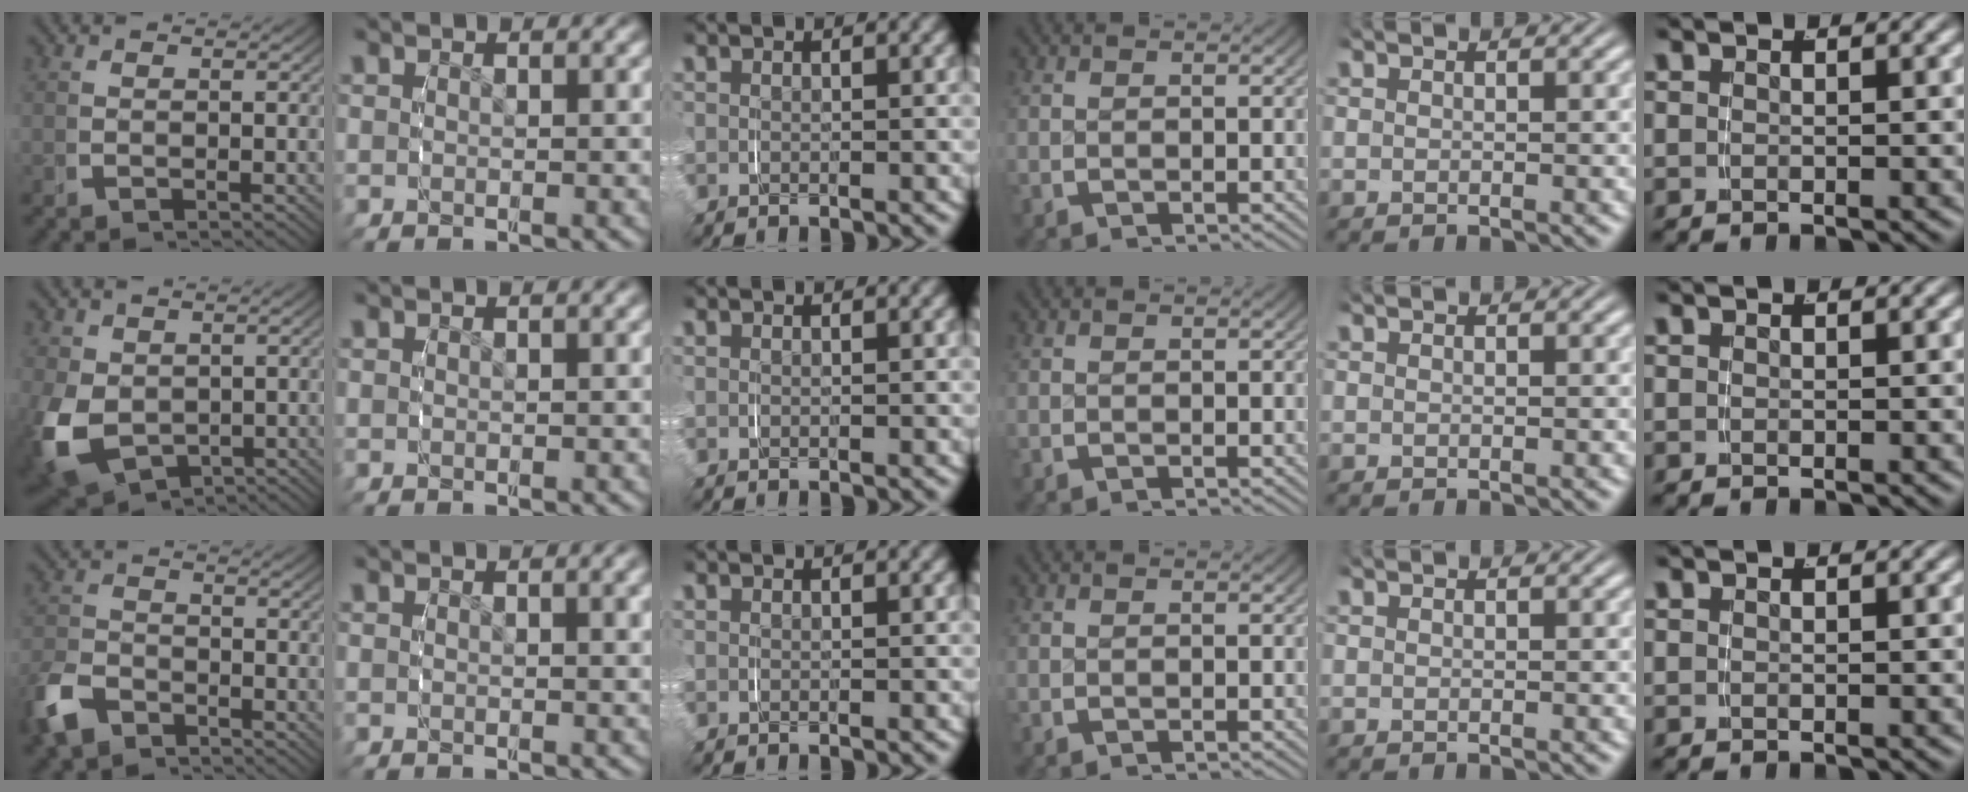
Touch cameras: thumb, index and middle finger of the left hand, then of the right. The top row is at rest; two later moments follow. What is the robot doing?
{"motion": "grasp_and_lifting", "object": "lipstick"}